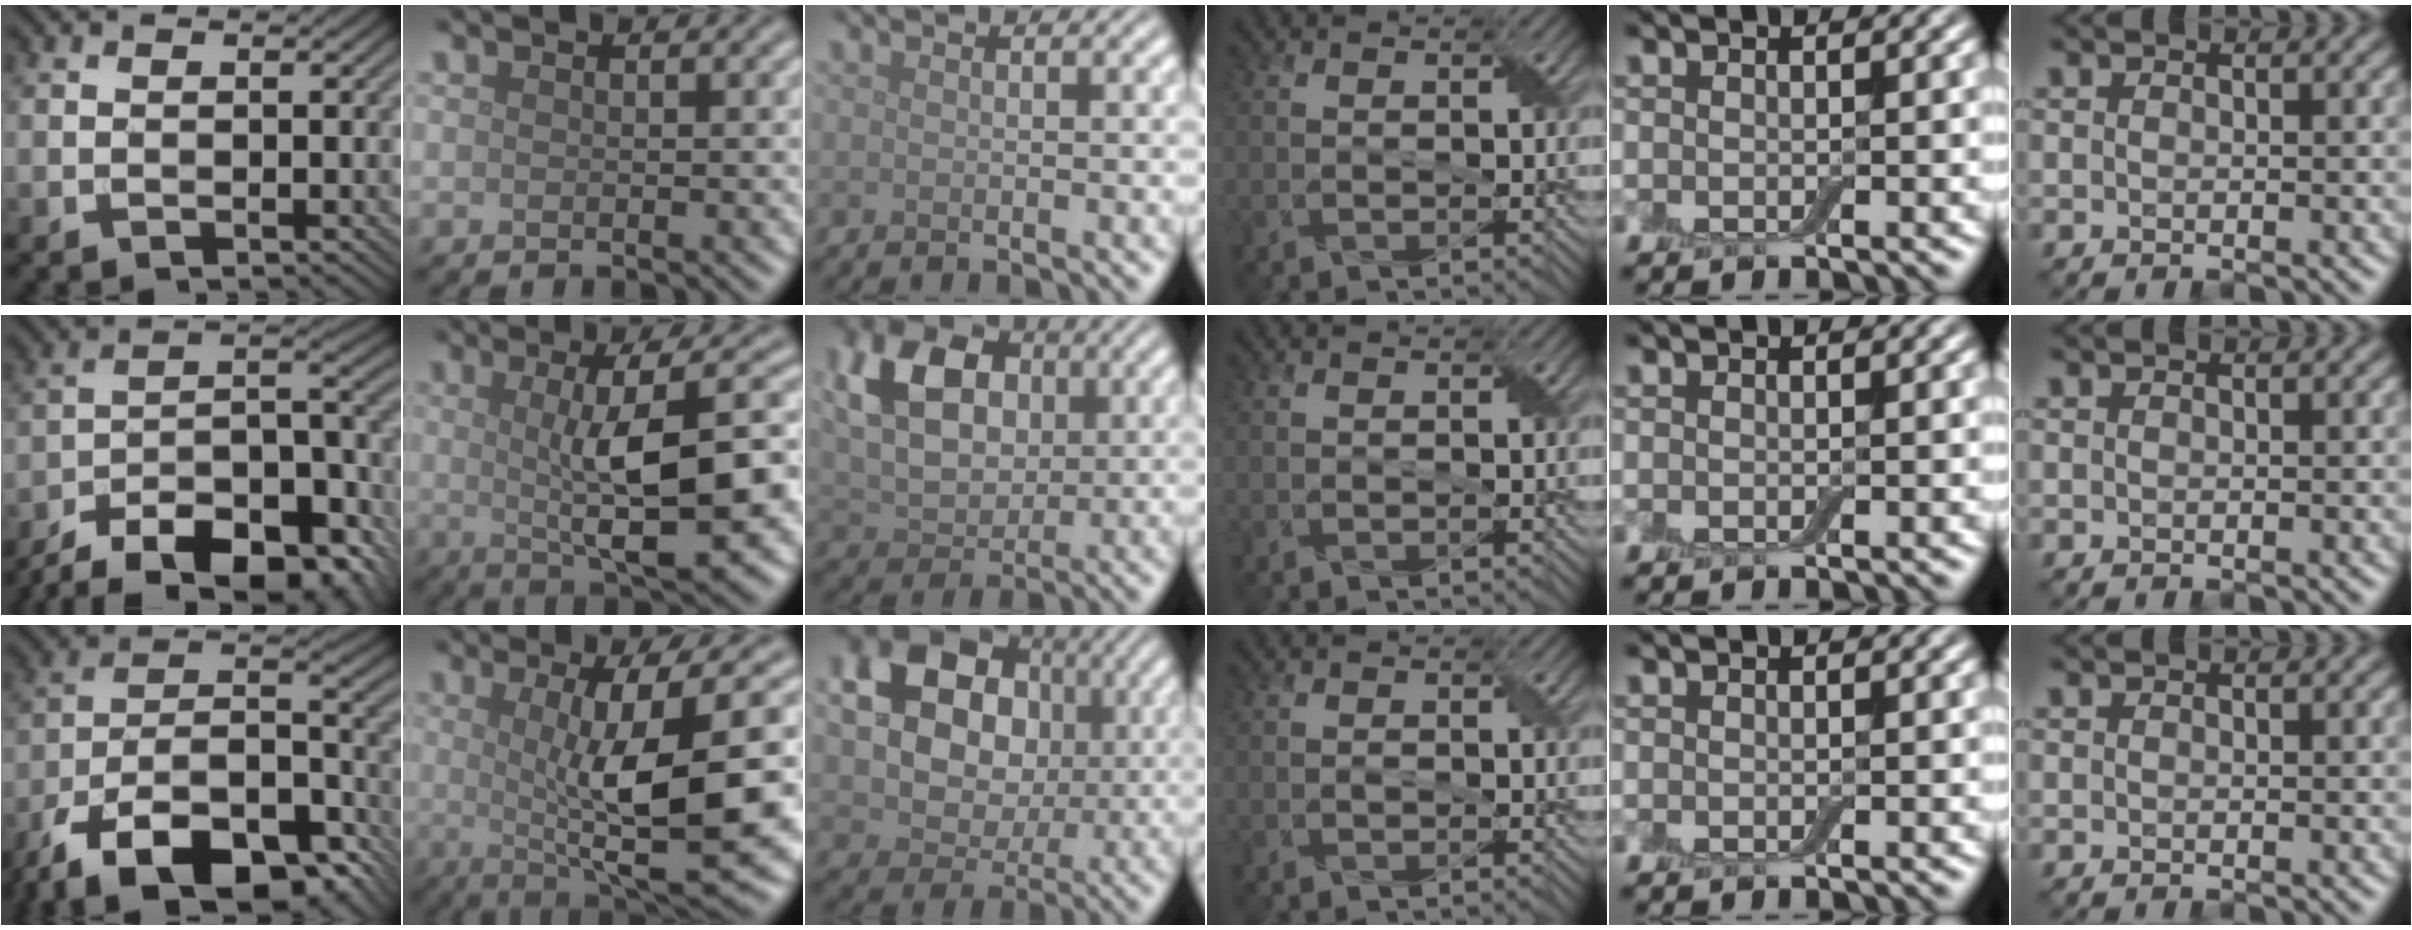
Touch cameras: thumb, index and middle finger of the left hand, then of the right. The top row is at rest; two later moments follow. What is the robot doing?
{"motion": "wrap", "object": "adhesive wrap"}